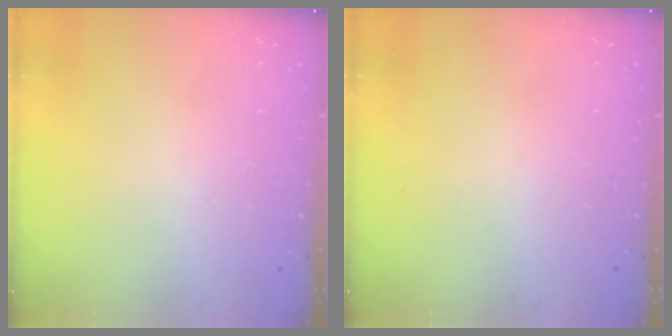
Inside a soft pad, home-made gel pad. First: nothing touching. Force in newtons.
{"total": 0.0}